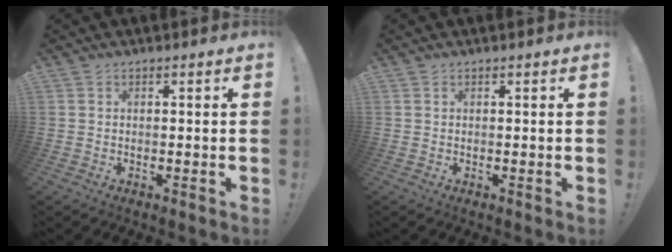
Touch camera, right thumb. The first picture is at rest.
{"total": 0.0}